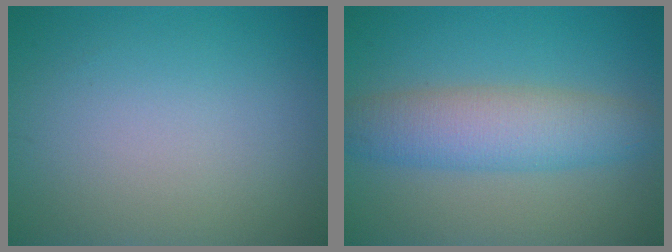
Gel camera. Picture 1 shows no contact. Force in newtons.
{"total": 5.6, "press": 5.6, "slide": 0.1}